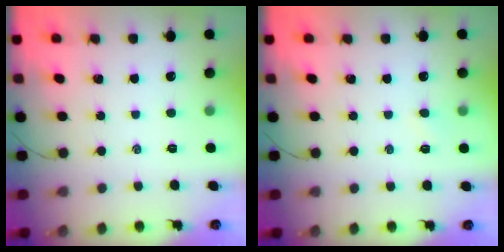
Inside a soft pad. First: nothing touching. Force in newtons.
{"total": 2.5, "press": 2.3, "slide": 0.8}